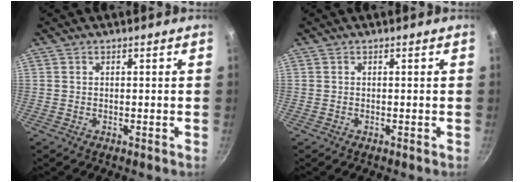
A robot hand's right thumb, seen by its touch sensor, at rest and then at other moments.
{"total": 0.0}